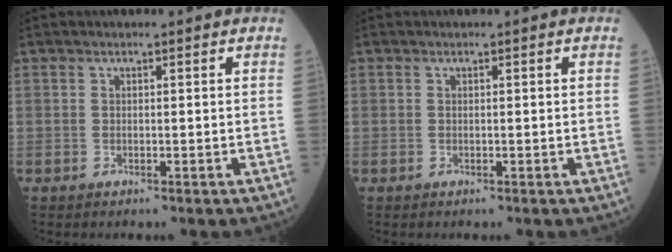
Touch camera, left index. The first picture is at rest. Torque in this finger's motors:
{"motor_torque": [-0.10, 0.06, 0.00, 0.00]}